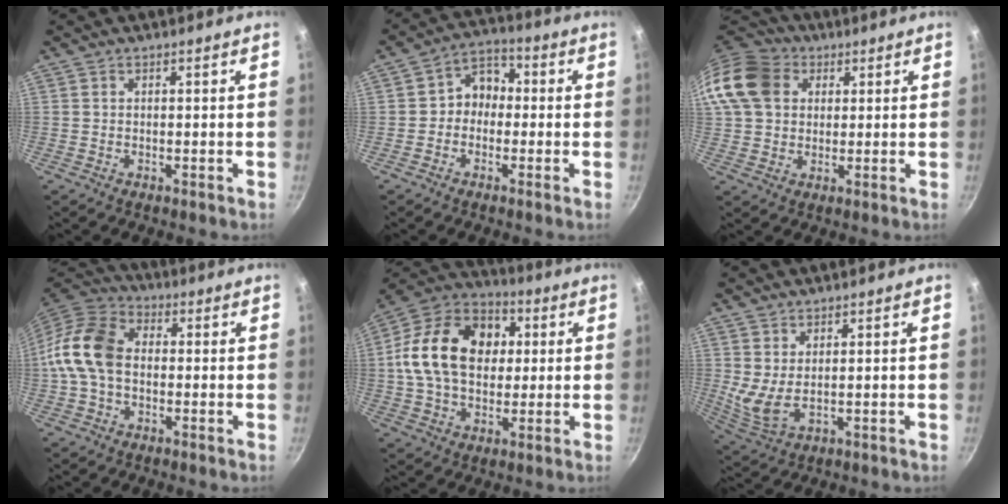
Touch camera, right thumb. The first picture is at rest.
{"total": 6.3, "force": [-0.7, 5.2, 3.5], "torque": [-0.015, 0.025, -0.028]}
{"total": 13.7, "force": [3.8, 11.0, 7.2], "torque": [-0.130, 0.019, 0.058]}
{"total": 12.4, "force": [-0.6, 8.6, 8.9], "torque": [-0.153, 0.033, -0.031]}
{"total": 20.2, "force": [2.4, 14.5, 13.8], "torque": [-0.210, 0.027, 0.026]}
{"total": 4.5, "force": [1.5, 1.7, 3.8], "torque": [-0.076, -0.024, 0.039]}